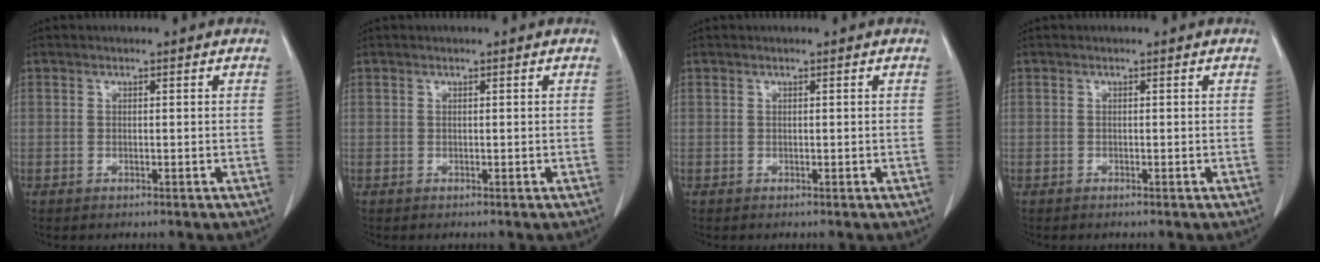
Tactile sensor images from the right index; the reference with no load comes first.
{"total": 0.0}
{"total": 0.0}
{"total": 0.0}